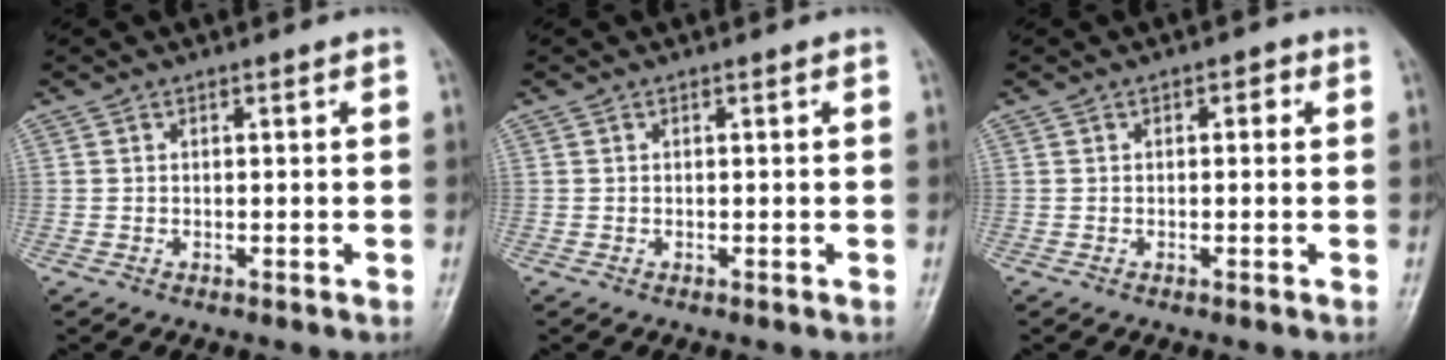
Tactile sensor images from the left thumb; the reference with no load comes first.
{"total": 0.0}
{"total": 1.6, "force": [0.4, 1.0, 1.1], "torque": [-0.001, 0.005, -0.001]}